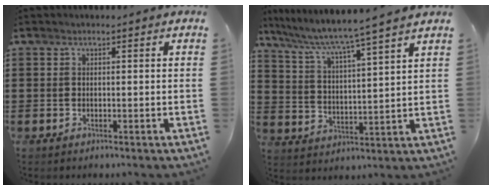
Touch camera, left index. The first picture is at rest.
{"total": 4.8, "force": [4.2, -0.8, 2.3], "torque": [-0.066, -0.038, 0.060]}